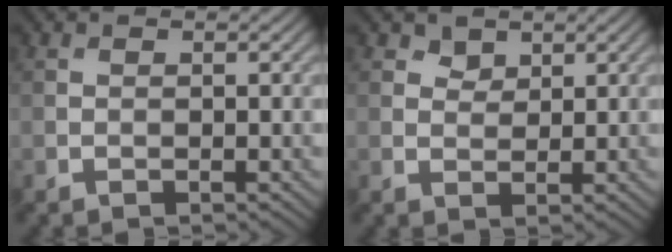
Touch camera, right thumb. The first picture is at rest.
{"total": 1.7, "force": [1.2, 1.1, 0.5], "torque": [-0.008, -0.004, 0.025]}